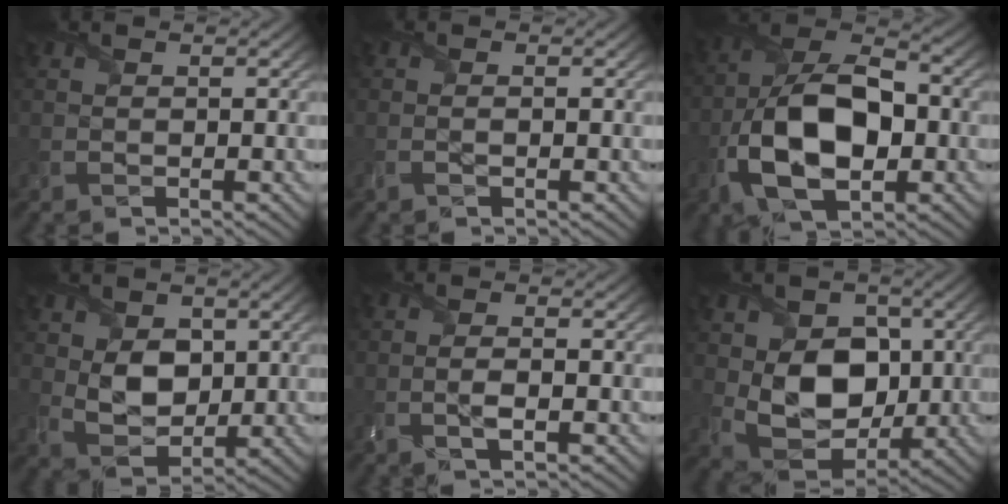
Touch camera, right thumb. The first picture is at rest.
{"total": 0.7, "force": [-0.3, 0.1, 0.7], "torque": [-0.015, -0.002, -0.006]}
{"total": 13.9, "force": [-3.6, 7.9, 10.8], "torque": [-0.224, -0.013, -0.074]}
{"total": 6.3, "force": [1.4, 4.6, 4.1], "torque": [-0.095, -0.008, 0.027]}
{"total": 2.3, "force": [-0.8, 0.6, 2.1], "torque": [-0.044, 0.001, -0.020]}
{"total": 10.3, "force": [0.4, 7.7, 6.9], "torque": [-0.139, -0.018, 0.009]}